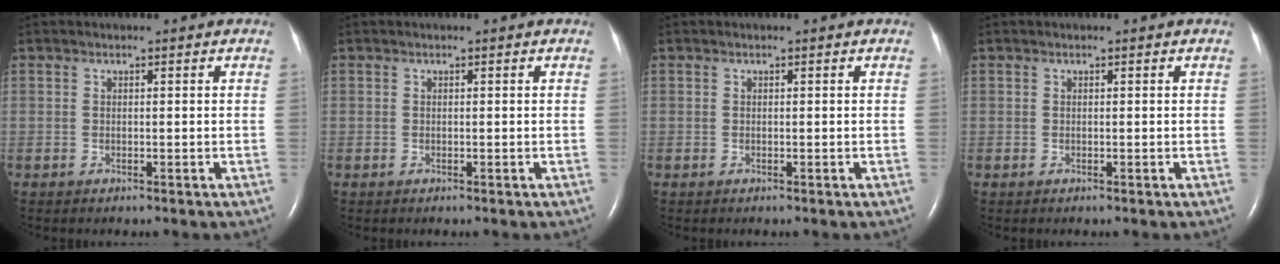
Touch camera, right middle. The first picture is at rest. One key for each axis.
{"total": 0.0}
{"total": 0.0}
{"total": 0.0}